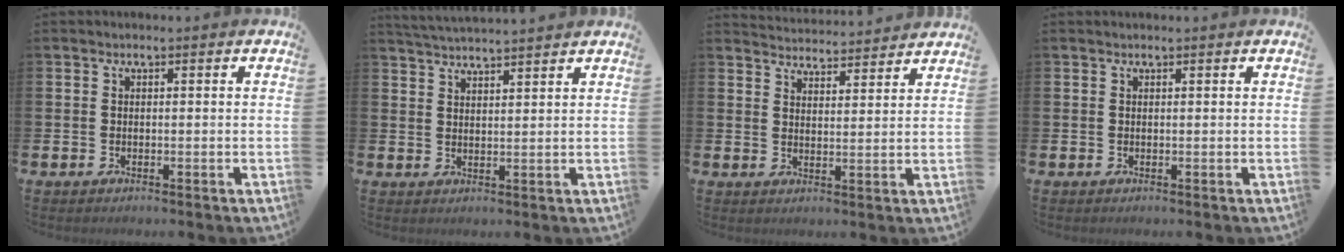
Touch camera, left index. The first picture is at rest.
{"total": 3.6, "force": [3.6, -0.3, 0.1], "torque": [-0.010, -0.017, 0.065]}
{"total": 4.2, "force": [4.2, 0.3, -0.4], "torque": [-0.003, -0.032, 0.075]}
{"total": 0.0}